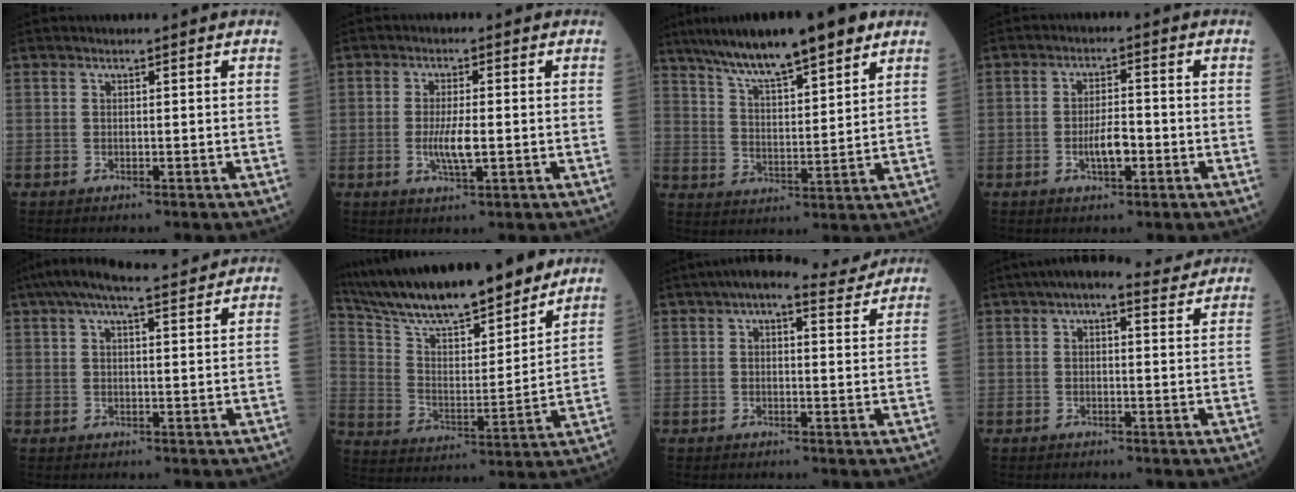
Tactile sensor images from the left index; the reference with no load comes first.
{"total": 4.2, "force": [-0.8, 0.6, 4.1], "torque": [-0.083, -0.010, -0.014]}
{"total": 14.5, "force": [10.7, 1.9, 9.6], "torque": [-0.159, 0.017, 0.177]}
{"total": 4.2, "force": [-1.6, 1.3, 3.7], "torque": [-0.067, 0.000, -0.030]}
{"total": 11.3, "force": [9.6, 1.4, 5.7], "torque": [-0.100, 0.034, 0.140]}
{"total": 20.5, "force": [17.9, 2.8, 9.6], "torque": [-0.172, 0.001, 0.297]}
{"total": 8.1, "force": [6.6, 1.9, 4.2], "torque": [-0.064, 0.027, 0.082]}
{"total": 7.1, "force": [5.5, 2.0, 3.9], "torque": [-0.062, 0.032, 0.072]}